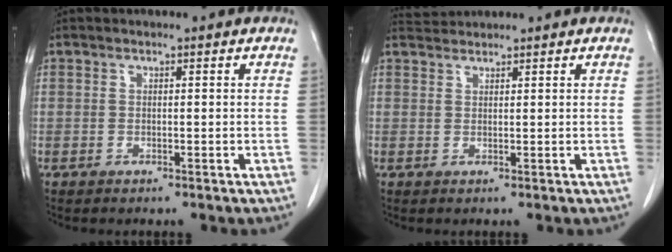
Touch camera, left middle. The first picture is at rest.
{"total": 1.7, "force": [1.6, -0.3, -0.6], "torque": [-0.002, 0.007, 0.039]}